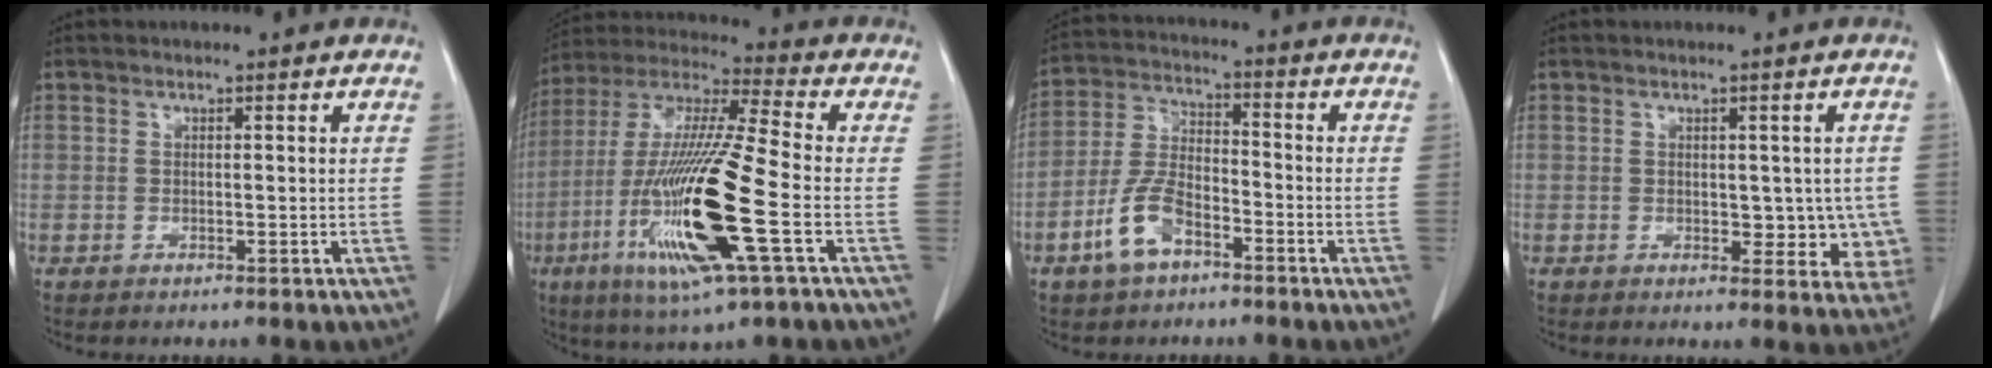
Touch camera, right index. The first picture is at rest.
{"total": 20.7, "force": [-6.0, 1.2, 19.7], "torque": [-0.428, -0.029, -0.115]}
{"total": 8.5, "force": [-4.8, 3.9, 5.9], "torque": [-0.135, 0.007, -0.095]}
{"total": 5.7, "force": [-0.2, 3.5, 4.4], "torque": [-0.027, 0.005, 0.004]}